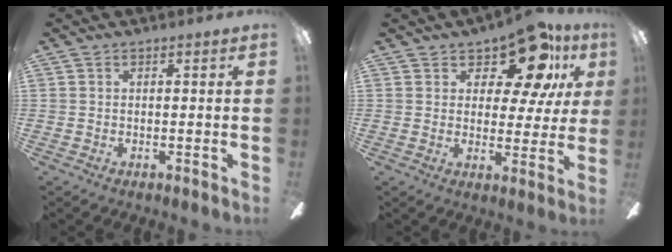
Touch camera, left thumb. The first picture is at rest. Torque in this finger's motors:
{"motor_torque": [0.22, 0.31, -0.14, -0.18, 0.04]}